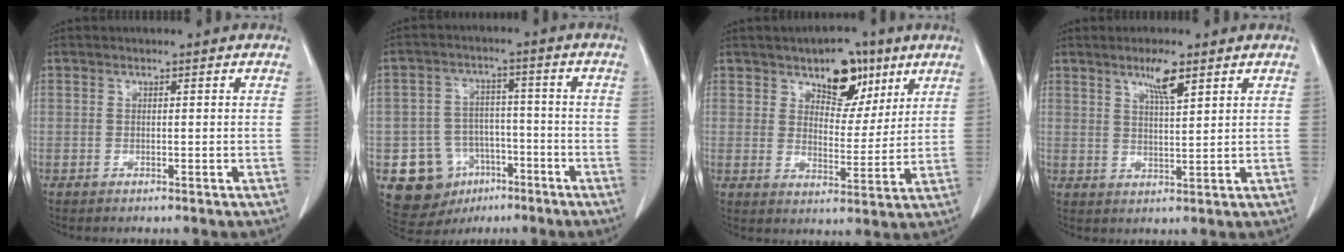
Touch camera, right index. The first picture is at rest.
{"total": 10.5, "force": [-4.8, 8.8, 3.1], "torque": [-0.056, 0.025, -0.063]}
{"total": 8.6, "force": [5.3, 4.7, 4.9], "torque": [-0.065, 0.006, 0.082]}
{"total": 4.7, "force": [3.0, 0.5, 3.6], "torque": [-0.065, -0.002, 0.053]}